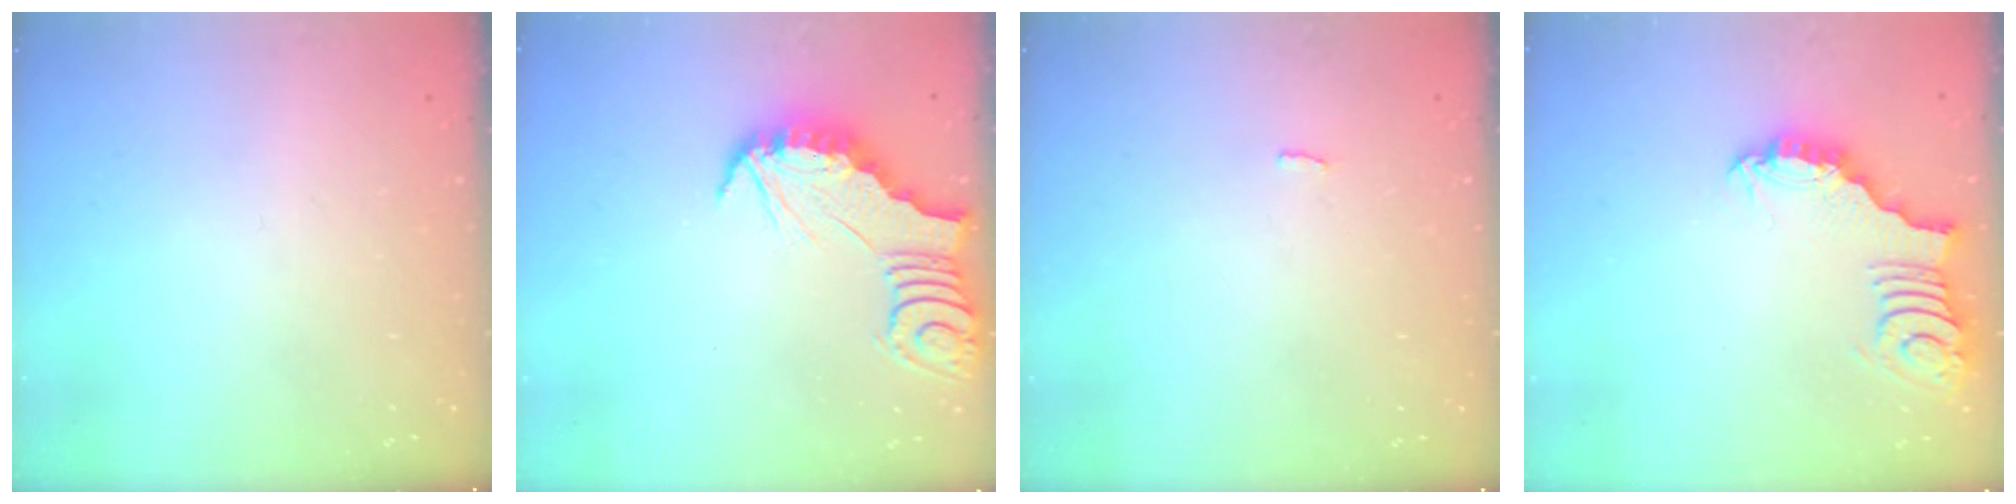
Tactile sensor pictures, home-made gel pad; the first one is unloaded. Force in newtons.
{"total": 2.8, "press": 2.7, "slide": 0.3}
{"total": 2.3, "press": 2.3, "slide": 0.2}
{"total": 3.0, "press": 3.0, "slide": 0.0}